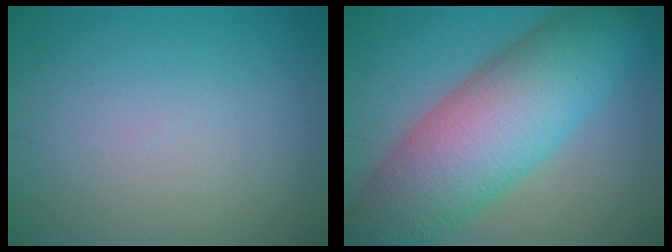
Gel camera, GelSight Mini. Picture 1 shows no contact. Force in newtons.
{"total": 12.2, "press": 12.2, "slide": 0.2}